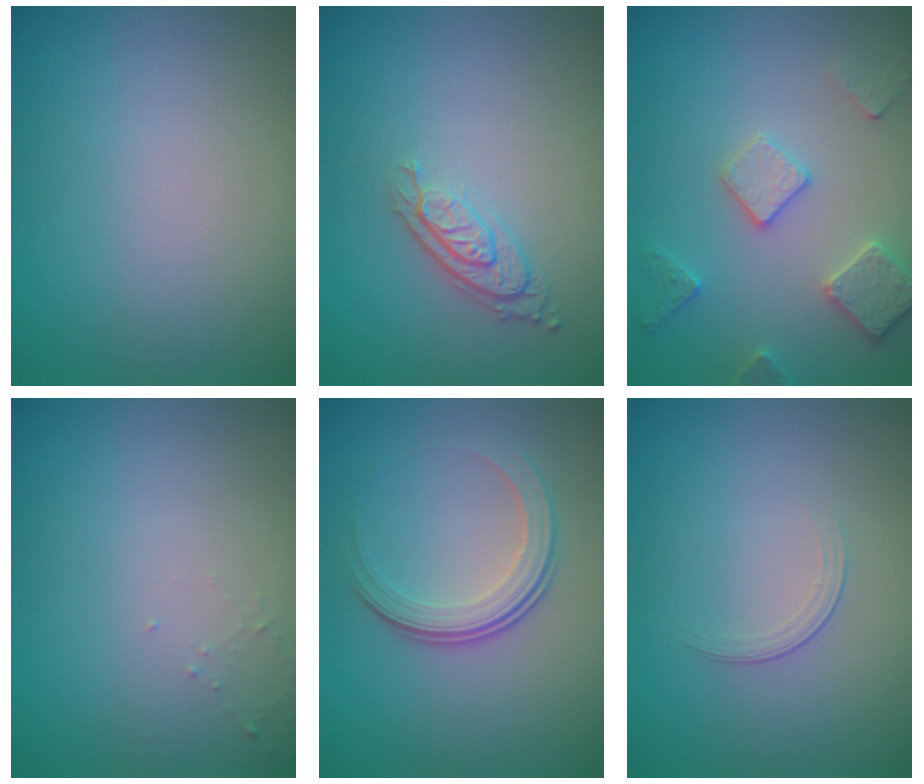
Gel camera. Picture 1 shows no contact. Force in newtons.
{"total": 2.9, "press": 2.0, "slide": 2.0}
{"total": 3.3, "press": 3.1, "slide": 1.3}
{"total": 0.7, "press": 0.6, "slide": 0.2}
{"total": 3.6, "press": 2.4, "slide": 2.7}
{"total": 1.3, "press": 0.5, "slide": 1.2}